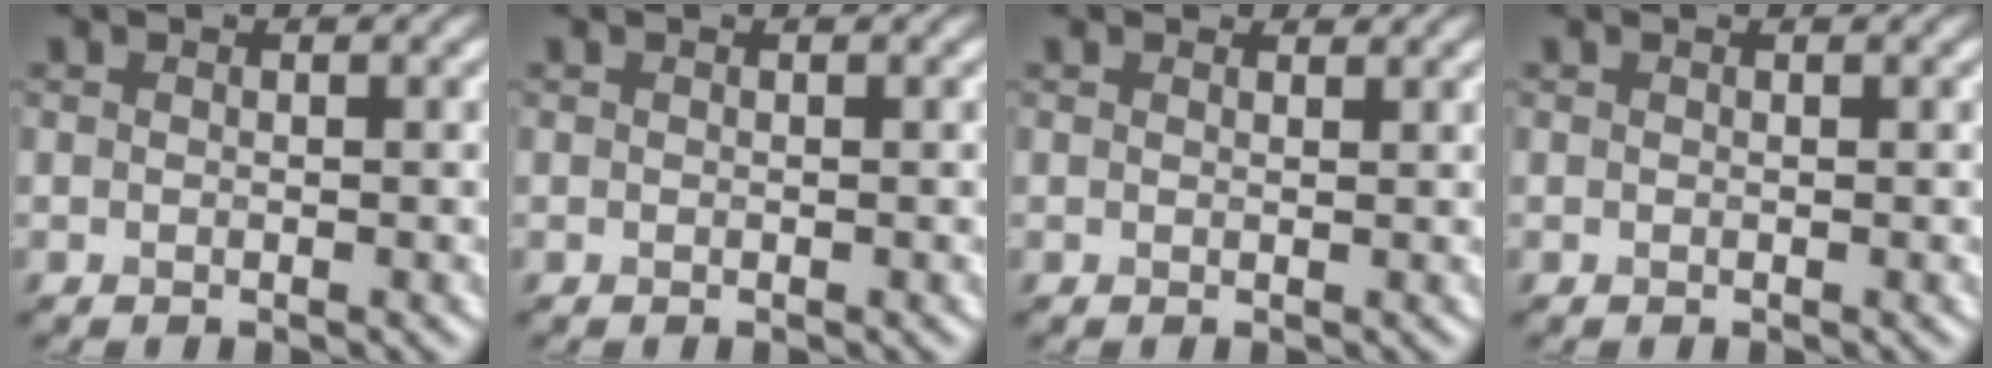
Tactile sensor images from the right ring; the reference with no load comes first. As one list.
[{"total": 0.0}, {"total": 1.0, "force": [0.9, 0.1, 0.3], "torque": [-0.017, 0.006, 0.009]}, {"total": 0.0}]